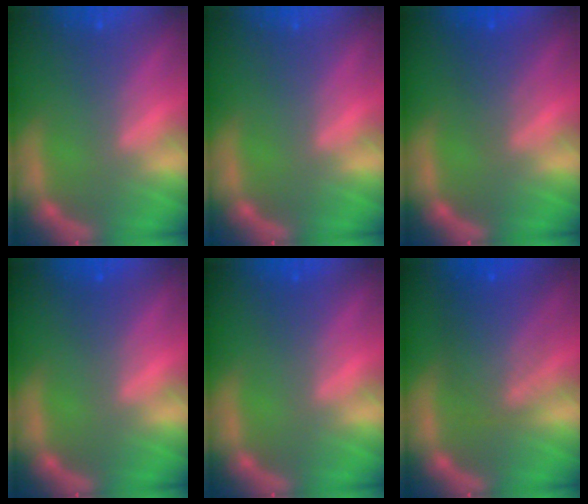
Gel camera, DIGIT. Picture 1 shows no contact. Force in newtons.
{"total": 0.0}
{"total": 2.5}
{"total": 1.0}
{"total": 1.0}
{"total": 6.0}